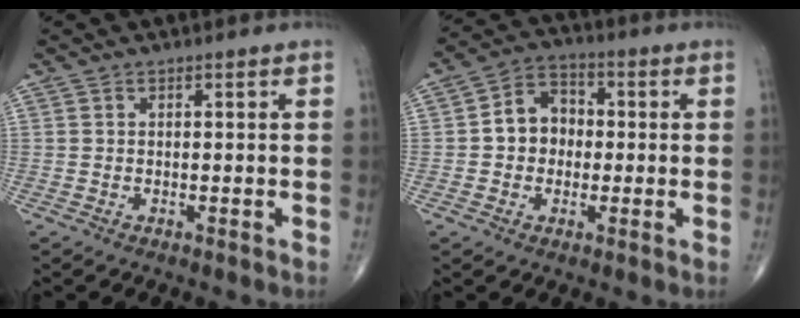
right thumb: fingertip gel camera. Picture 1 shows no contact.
{"total": 8.2, "force": [0.0, 6.7, 4.7], "torque": [-0.050, 0.024, -0.012]}